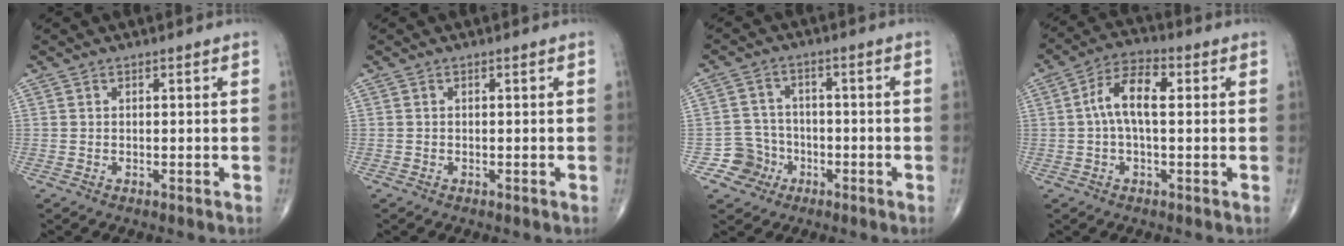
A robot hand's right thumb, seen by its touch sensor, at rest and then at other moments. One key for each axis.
{"total": 0.0}
{"total": 5.7, "fx": -2.6, "fy": 5.0, "fz": 0.0, "tx": 0.038, "ty": 0.019, "tz": -0.049}
{"total": 8.3, "fx": 1.0, "fy": 3.8, "fz": 7.4, "tx": -0.140, "ty": 0.027, "tz": 0.010}